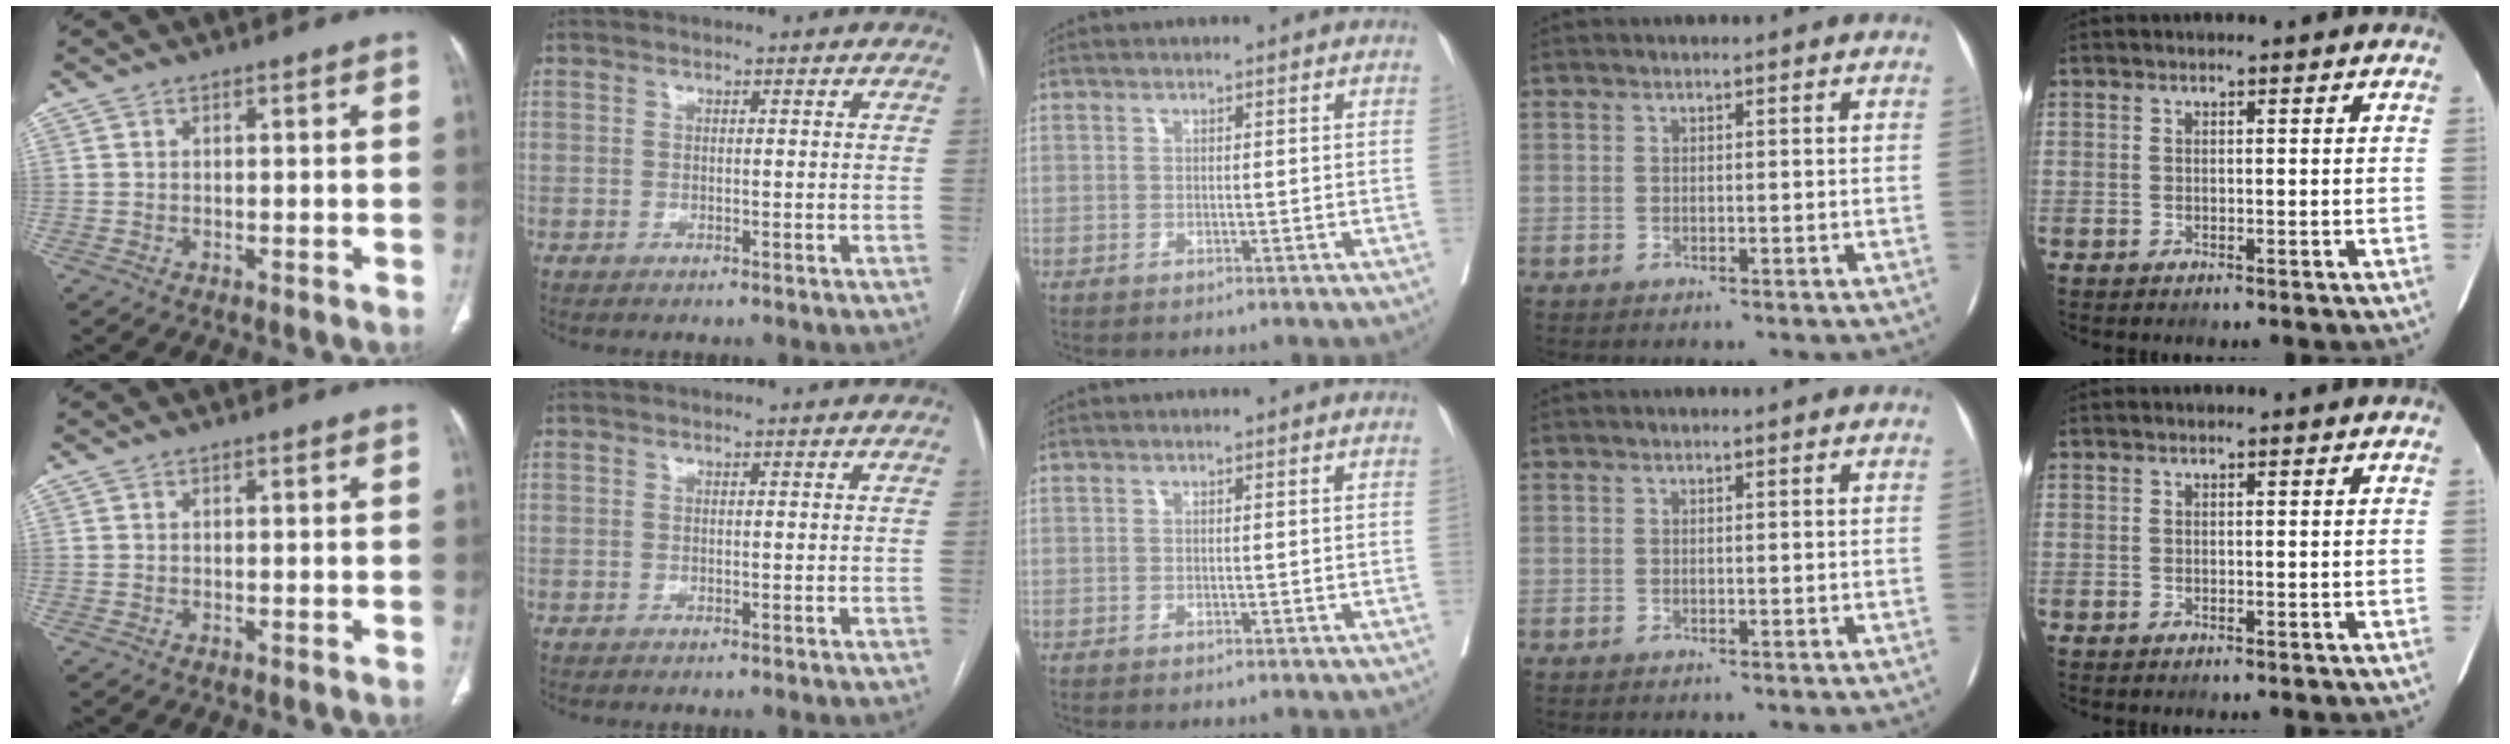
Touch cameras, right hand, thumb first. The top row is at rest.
{}